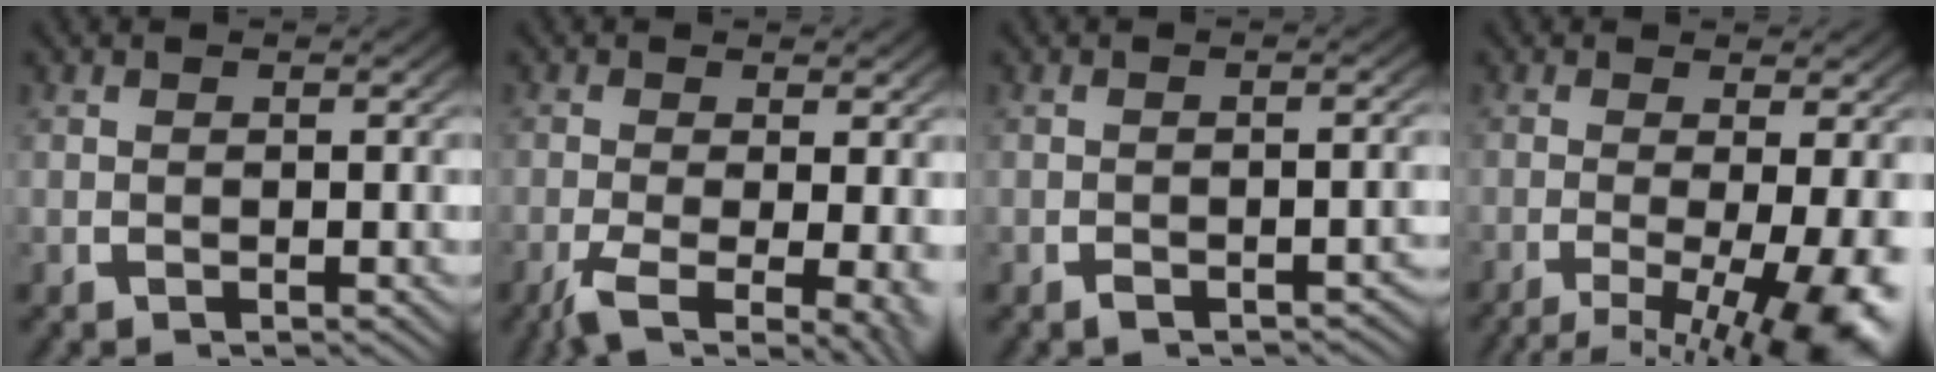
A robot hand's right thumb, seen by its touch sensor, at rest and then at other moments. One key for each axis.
{"total": 7.7, "fx": -3.5, "fy": 3.7, "fz": 5.7, "tx": -0.112, "ty": -0.049, "tz": -0.035}
{"total": 1.8, "fx": -1.7, "fy": 0.3, "fz": 0.6, "tx": -0.008, "ty": -0.001, "tz": -0.026}
{"total": 9.3, "fx": -3.4, "fy": 4.1, "fz": 7.6, "tx": -0.117, "ty": -0.038, "tz": -0.039}